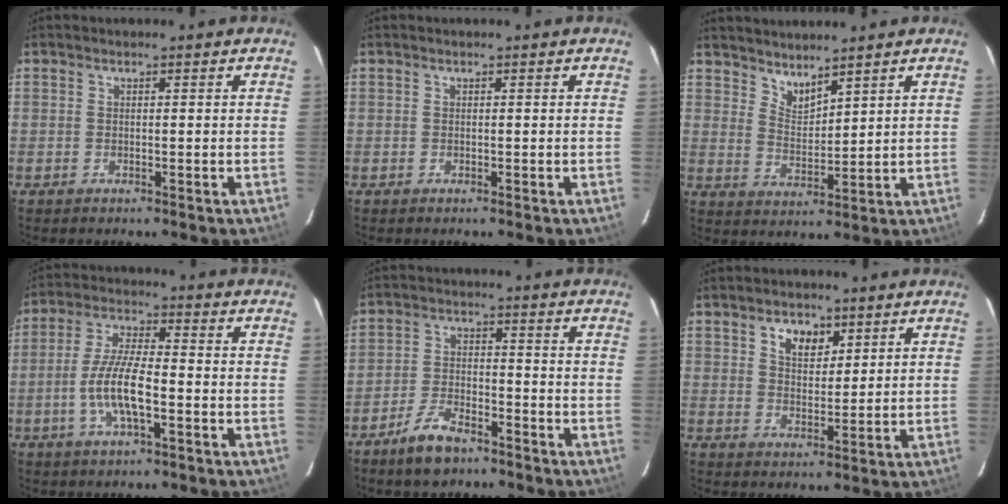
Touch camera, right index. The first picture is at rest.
{"total": 0.0}
{"total": 4.8, "force": [4.3, 1.2, 1.6], "torque": [-0.024, -0.006, 0.083]}
{"total": 9.3, "force": [-3.0, 2.5, 8.5], "torque": [-0.173, -0.001, -0.058]}
{"total": 7.5, "force": [-5.5, 3.0, 4.0], "torque": [-0.096, 0.002, -0.100]}
{"total": 5.5, "force": [2.8, 3.5, 3.1], "torque": [-0.045, 0.004, 0.051]}